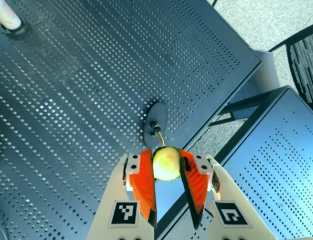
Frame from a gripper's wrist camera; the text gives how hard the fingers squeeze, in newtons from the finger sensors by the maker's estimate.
{"total": 5.9, "left": 5.3, "right": 6.4}